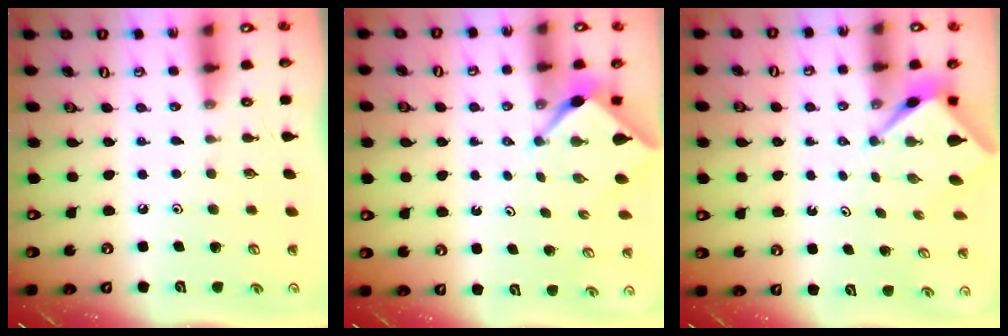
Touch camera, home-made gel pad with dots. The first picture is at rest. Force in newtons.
{"total": 2.2, "press": 2.2, "slide": 0.3}
{"total": 2.5, "press": 2.5, "slide": 0.2}